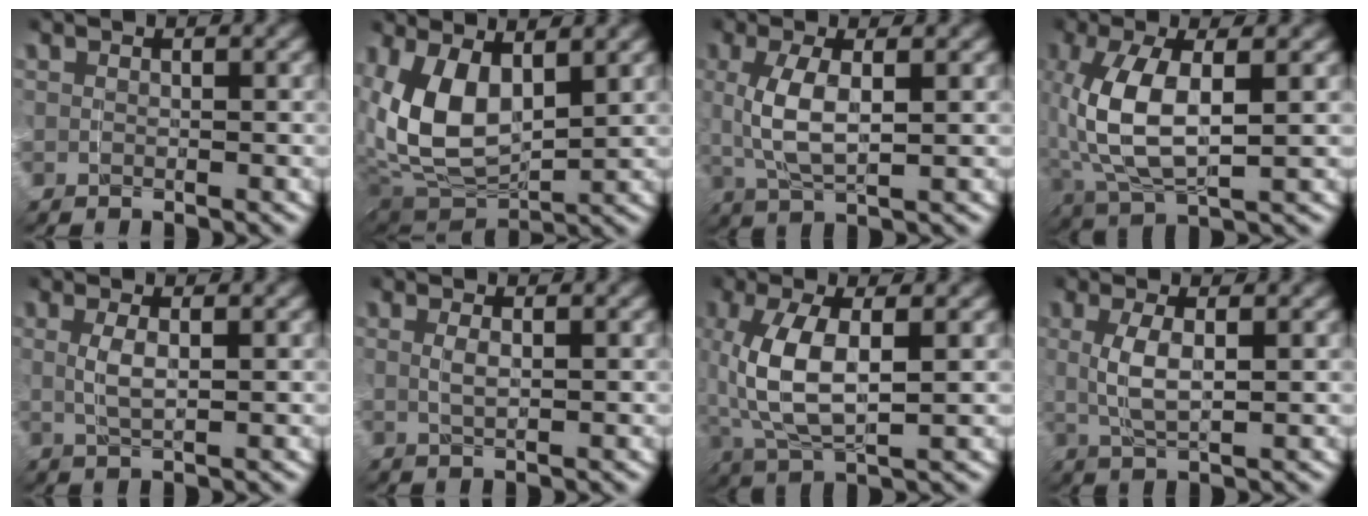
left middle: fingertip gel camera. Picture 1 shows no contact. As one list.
[{"total": 7.6, "force": [1.3, 4.6, 5.9], "torque": [-0.148, -0.007, 0.022]}, {"total": 4.4, "force": [0.5, 1.8, 4.0], "torque": [-0.099, 0.000, 0.012]}, {"total": 7.3, "force": [0.5, 3.8, 6.2], "torque": [-0.156, -0.004, 0.016]}, {"total": 2.2, "force": [0.4, 0.6, 2.1], "torque": [-0.051, -0.001, 0.010]}, {"total": 1.4, "force": [0.4, 0.4, 1.3], "torque": [-0.032, -0.002, 0.010]}, {"total": 6.5, "force": [0.5, 3.2, 5.6], "torque": [-0.139, -0.003, 0.015]}, {"total": 3.3, "force": [0.4, 1.2, 3.1], "torque": [-0.078, -0.001, 0.010]}]